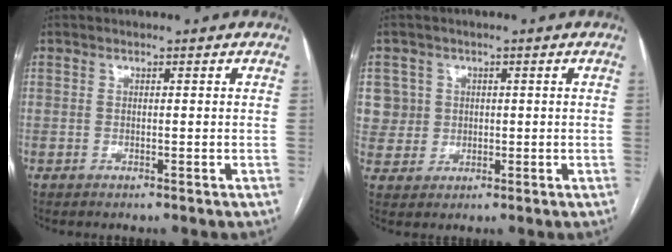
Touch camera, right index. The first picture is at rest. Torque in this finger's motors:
{"motor_torque": [0.19, 0.12, 0.02, 0.02]}